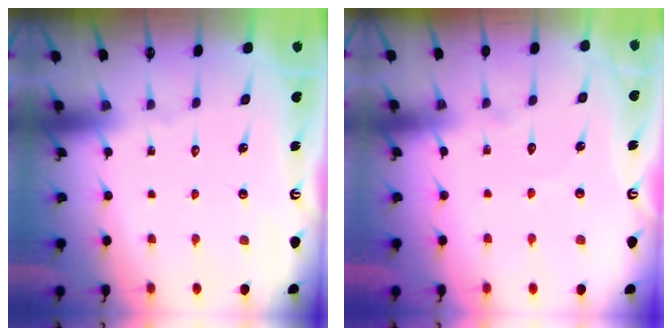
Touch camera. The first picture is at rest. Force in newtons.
{"total": 2.7, "press": 2.7, "slide": 0.3}